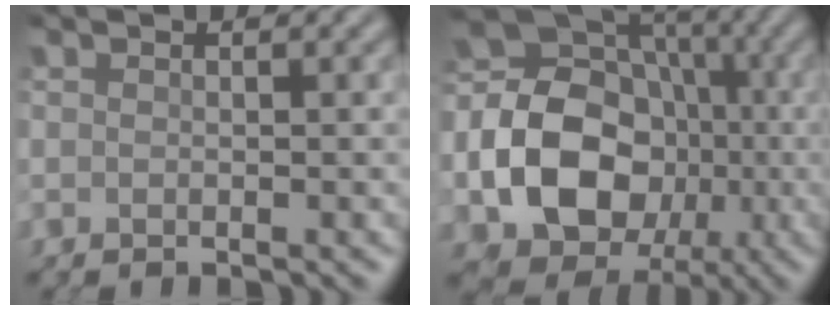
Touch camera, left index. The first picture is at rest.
{"total": 17.4, "force": [-2.1, 14.3, 9.6], "torque": [-0.204, -0.002, -0.041]}